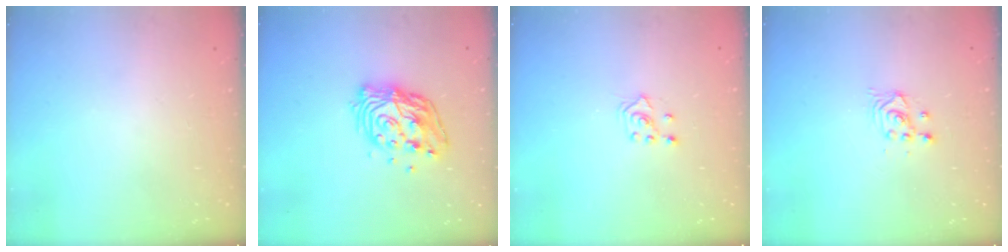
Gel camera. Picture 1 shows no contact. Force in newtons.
{"total": 13.7, "press": 13.7, "slide": 1.2}
{"total": 3.2, "press": 3.1, "slide": 0.9}
{"total": 2.4, "press": 2.4, "slide": 0.2}